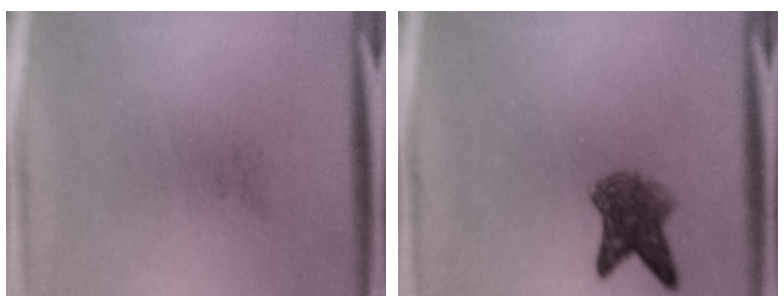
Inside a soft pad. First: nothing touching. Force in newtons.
{"total": 5.3}